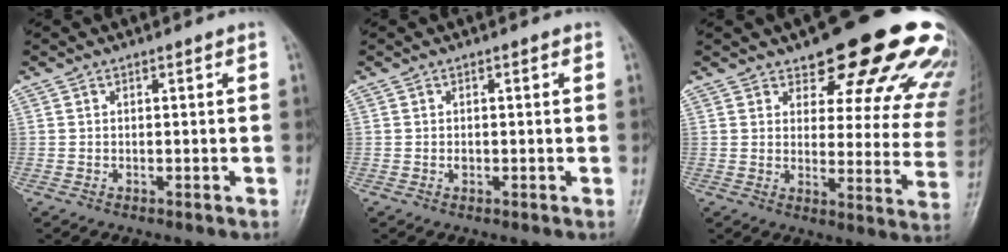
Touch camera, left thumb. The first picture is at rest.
{"total": 1.0, "force": [-0.1, 0.8, 0.6], "torque": [-0.003, 0.001, -0.003]}
{"total": 22.9, "force": [16.5, 8.6, 13.3], "torque": [-0.121, -0.079, 0.194]}